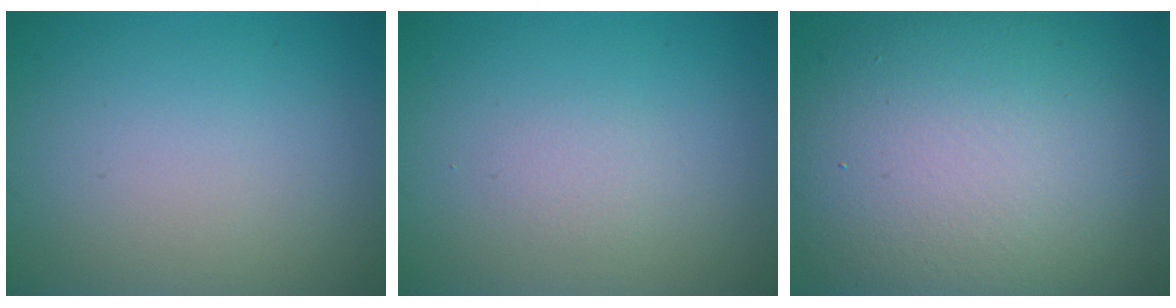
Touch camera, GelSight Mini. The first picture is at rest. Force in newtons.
{"total": 0.9, "press": 0.9, "slide": 0.1}
{"total": 14.4, "press": 14.4, "slide": 0.7}